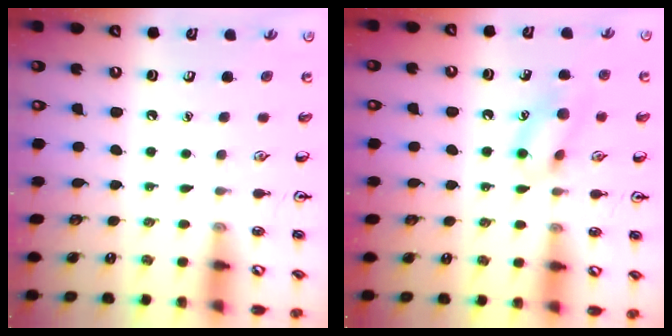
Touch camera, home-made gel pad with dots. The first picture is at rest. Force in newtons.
{"total": 10.6, "press": 10.5, "slide": 1.1}